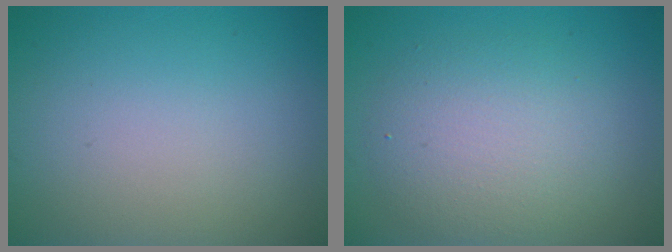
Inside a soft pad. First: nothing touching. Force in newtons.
{"total": 4.5, "press": 4.4, "slide": 0.4}